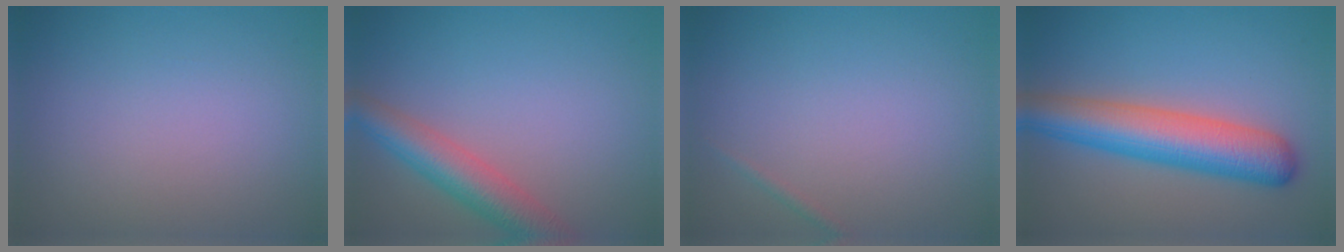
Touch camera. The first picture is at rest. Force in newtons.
{"total": 6.0, "press": 6.0, "slide": 0.2}
{"total": 0.6, "press": 0.6, "slide": 0.0}
{"total": 7.5, "press": 7.5, "slide": 0.3}